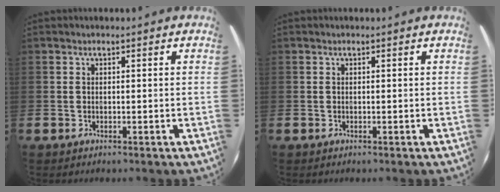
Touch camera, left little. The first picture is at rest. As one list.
[{"total": 0.0}]